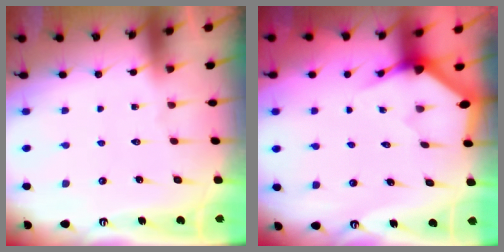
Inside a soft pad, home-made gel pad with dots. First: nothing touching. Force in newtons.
{"total": 3.5, "press": 3.5, "slide": 0.2}